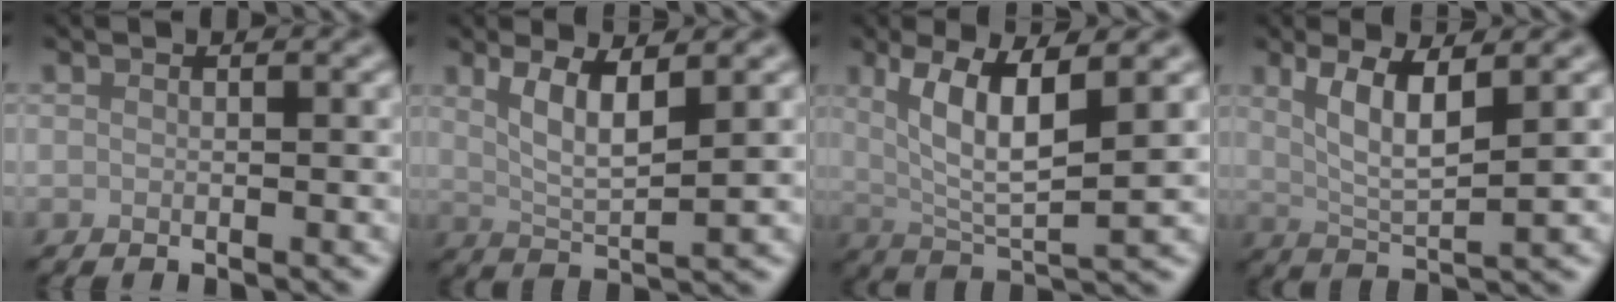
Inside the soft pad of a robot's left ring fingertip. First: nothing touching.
{"total": 4.0, "force": [1.7, 0.9, 3.5], "torque": [-0.070, -0.007, 0.035]}
{"total": 6.8, "force": [2.2, 1.9, 6.2], "torque": [-0.118, -0.008, 0.043]}
{"total": 4.5, "force": [1.7, 1.0, 4.0], "torque": [-0.081, -0.007, 0.037]}